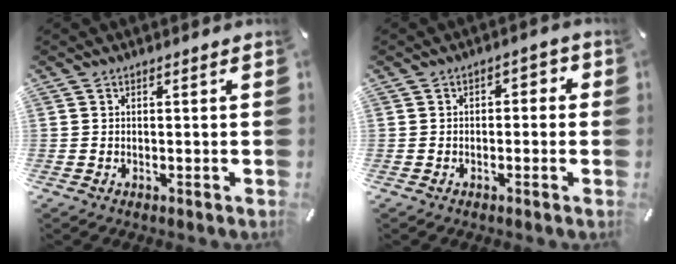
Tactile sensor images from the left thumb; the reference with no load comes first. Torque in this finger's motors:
{"motor_torque": [-0.14, 0.02, -0.01, 0.01, -0.02]}